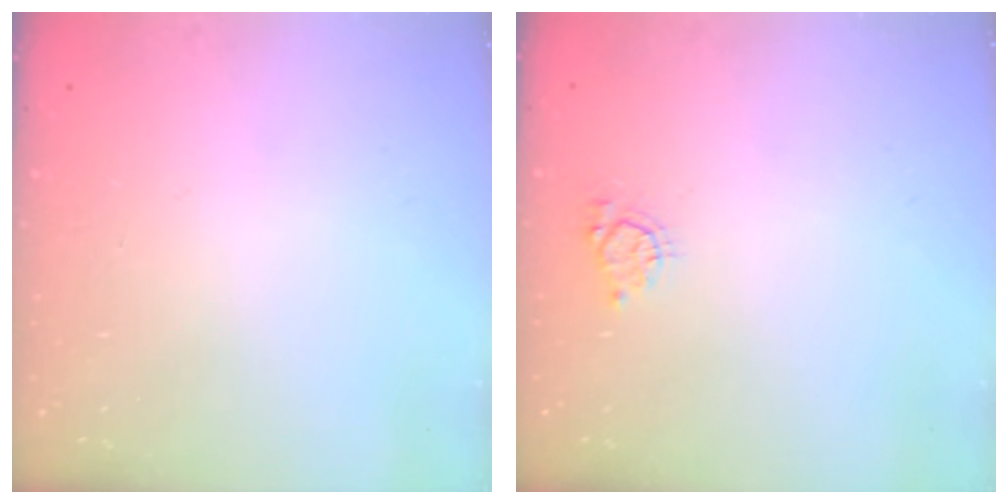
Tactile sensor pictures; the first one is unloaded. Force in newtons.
{"total": 4.3, "press": 4.3, "slide": 0.6}